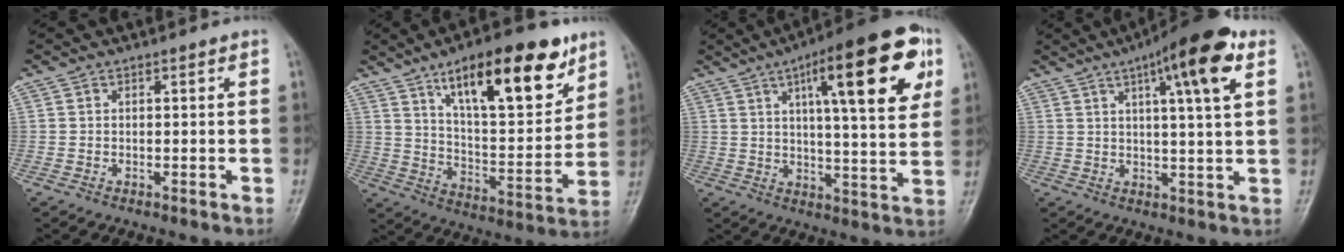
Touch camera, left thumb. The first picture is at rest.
{"total": 21.8, "force": [12.5, 7.8, 16.1], "torque": [-0.207, -0.054, 0.207]}
{"total": 21.2, "force": [8.5, 5.6, 18.6], "torque": [-0.235, -0.008, 0.116]}
{"total": 13.5, "force": [6.1, 2.5, 11.8], "torque": [-0.170, -0.005, 0.084]}